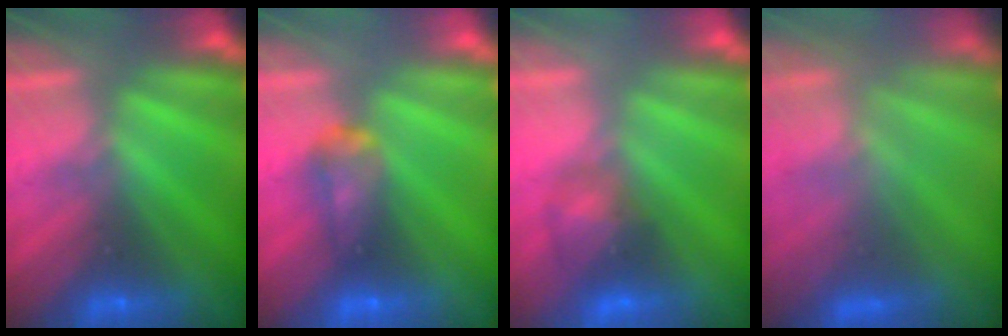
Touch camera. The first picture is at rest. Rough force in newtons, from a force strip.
{"total": 4.5}
{"total": 2.7}
{"total": 3.7}